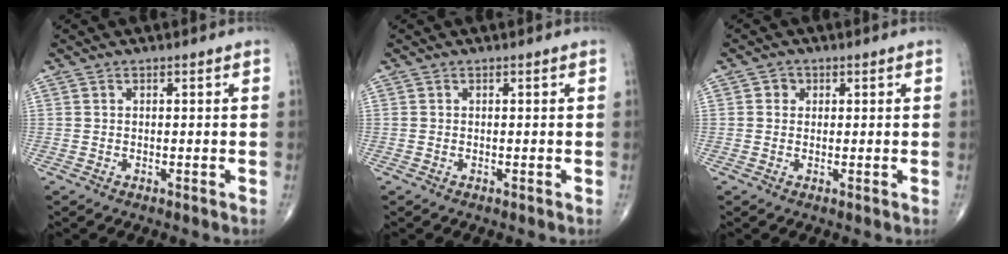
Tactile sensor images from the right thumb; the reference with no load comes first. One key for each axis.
{"total": 0.0}
{"total": 1.7, "fx": 0.4, "fy": 1.5, "fz": 0.5, "tx": 0.002, "ty": 0.002, "tz": 0.000}